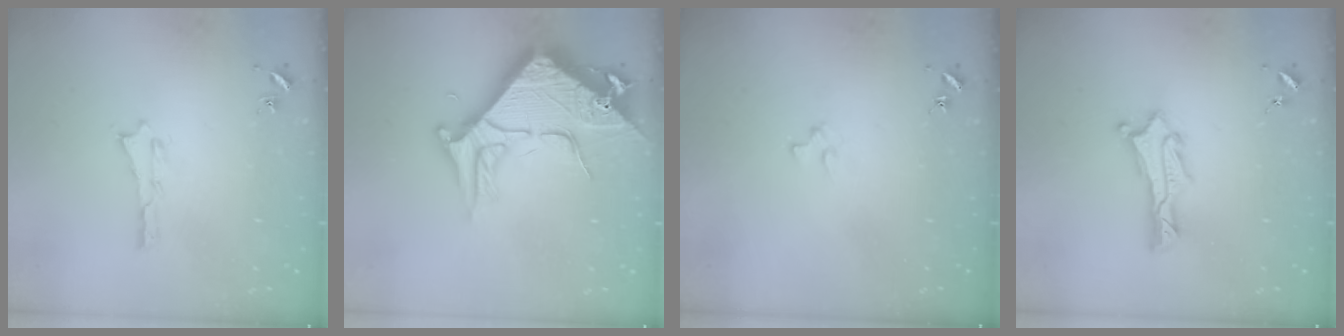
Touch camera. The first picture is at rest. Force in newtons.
{"total": 12.0, "press": 11.9, "slide": 1.4}
{"total": 1.9, "press": 1.9, "slide": 0.2}
{"total": 1.3, "press": 1.3, "slide": 0.1}